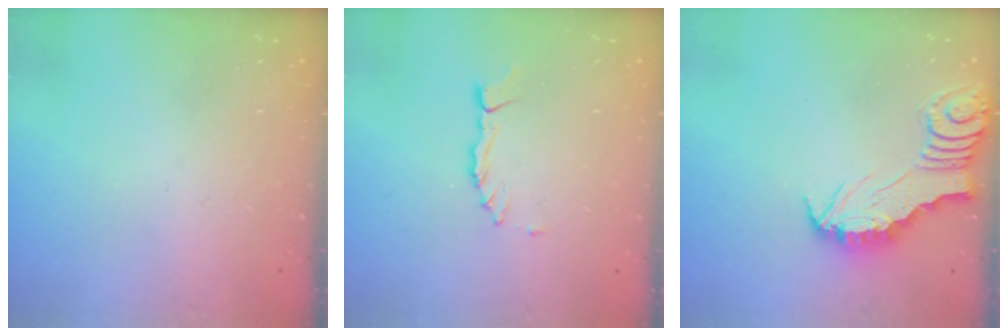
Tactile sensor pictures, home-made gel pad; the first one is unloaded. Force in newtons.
{"total": 1.4, "press": 1.4, "slide": 0.3}
{"total": 2.6, "press": 2.6, "slide": 0.2}